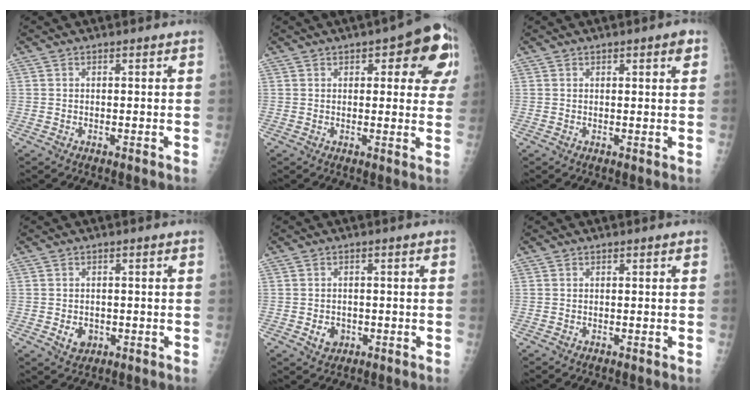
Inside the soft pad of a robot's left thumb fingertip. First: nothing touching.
{"total": 13.3, "force": [5.1, 5.5, 11.0], "torque": [-0.084, -0.004, 0.049]}
{"total": 2.5, "force": [1.3, 0.7, 2.0], "torque": [-0.020, -0.003, 0.015]}
{"total": 3.3, "force": [-0.9, 2.7, 1.7], "torque": [-0.014, 0.002, -0.005]}
{"total": 3.2, "force": [-0.9, 2.7, 1.5], "torque": [-0.011, 0.003, -0.007]}
{"total": 0.0}